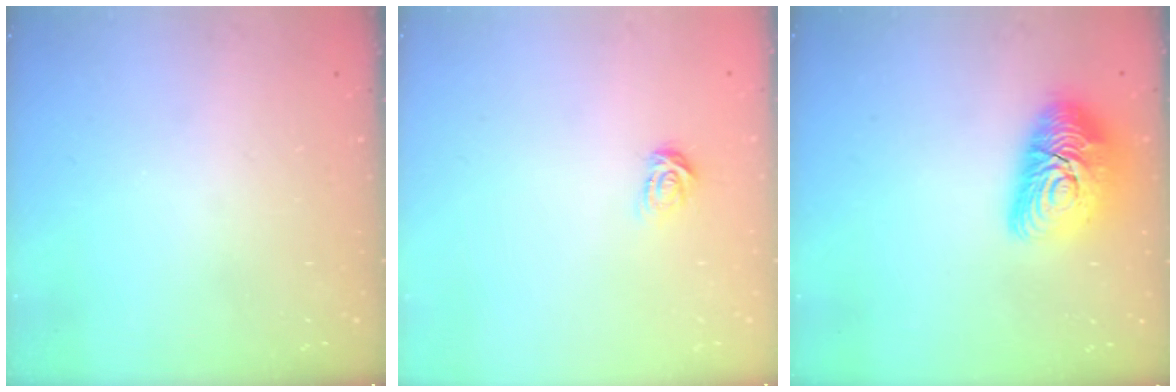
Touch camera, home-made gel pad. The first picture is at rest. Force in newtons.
{"total": 3.4, "press": 3.4, "slide": 0.4}
{"total": 15.1, "press": 15.1, "slide": 0.8}